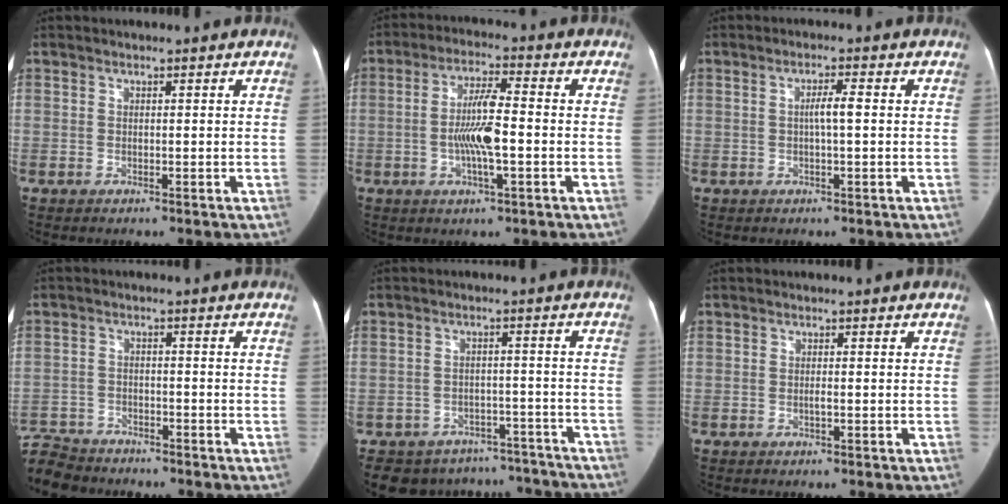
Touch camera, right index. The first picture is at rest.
{"total": 8.3, "force": [-1.4, 1.3, 8.0], "torque": [-0.156, 0.006, -0.028]}
{"total": 2.8, "force": [0.0, 0.2, 2.8], "torque": [-0.049, 0.005, 0.000]}
{"total": 8.6, "force": [-7.8, 3.5, 1.1], "torque": [-0.033, 0.003, -0.132]}
{"total": 14.8, "force": [-13.0, 6.9, 1.9], "torque": [-0.030, 0.035, -0.147]}
{"total": 0.6, "force": [-0.2, 0.1, 0.6], "torque": [-0.013, 0.001, -0.004]}